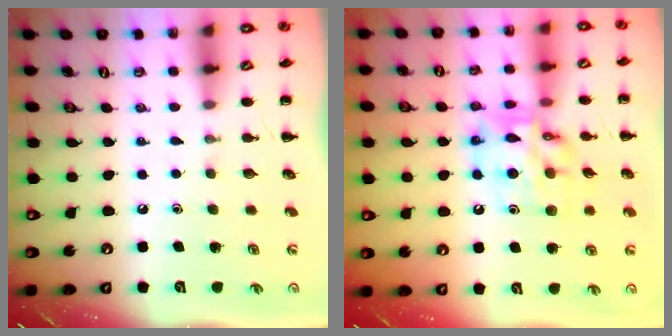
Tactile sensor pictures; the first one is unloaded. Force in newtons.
{"total": 14.6, "press": 14.3, "slide": 3.2}